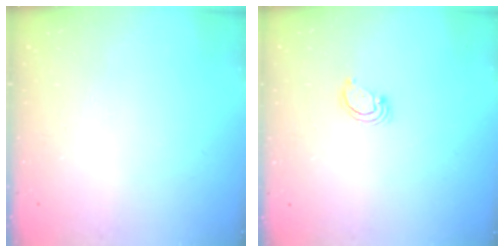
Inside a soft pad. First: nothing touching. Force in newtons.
{"total": 2.3, "press": 2.3, "slide": 0.2}